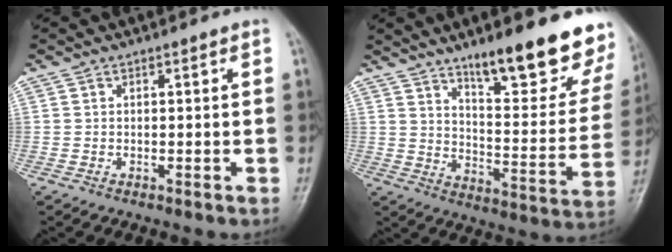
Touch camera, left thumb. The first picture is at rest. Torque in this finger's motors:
{"motor_torque": [1.02, 1.04, -0.10, -0.68, 0.07]}